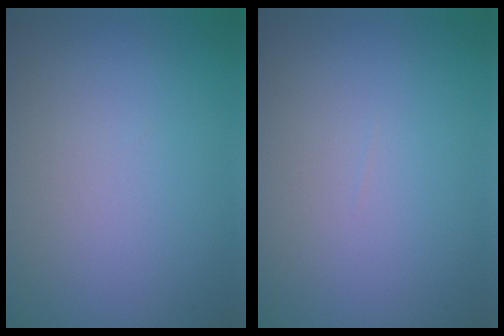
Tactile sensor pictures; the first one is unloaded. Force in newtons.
{"total": 0.0}